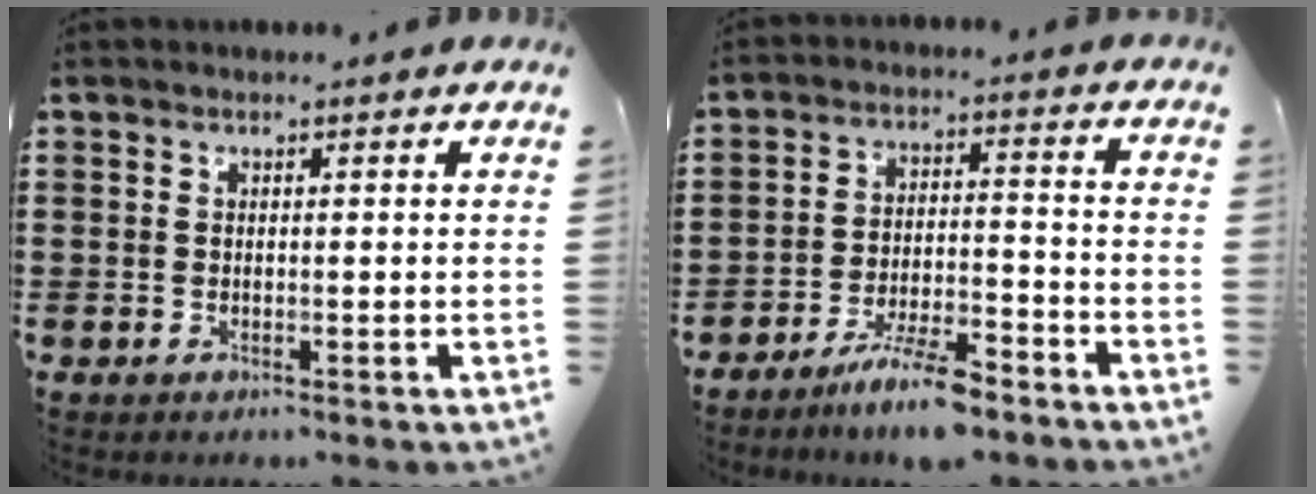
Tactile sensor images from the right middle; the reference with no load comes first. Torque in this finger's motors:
{"motor_torque": [0.64, -0.59, 0.21, 0.10]}